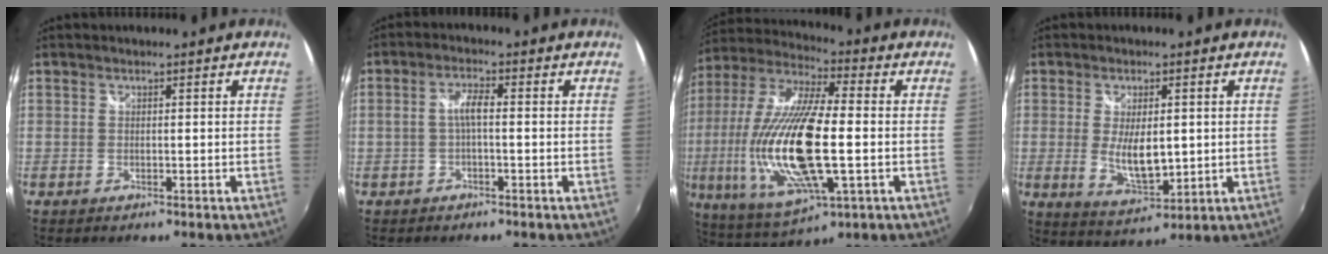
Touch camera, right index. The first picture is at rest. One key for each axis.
{"total": 3.2, "fx": -0.3, "fy": 0.7, "fz": 3.1, "tx": -0.060, "ty": 0.007, "tz": -0.004}
{"total": 24.5, "fx": -3.2, "fy": 7.9, "fz": 23.0, "tx": -0.460, "ty": -0.033, "tz": -0.057}
{"total": 8.2, "fx": 0.0, "fy": 3.7, "fz": 7.4, "tx": -0.135, "ty": -0.015, "tz": 0.009}